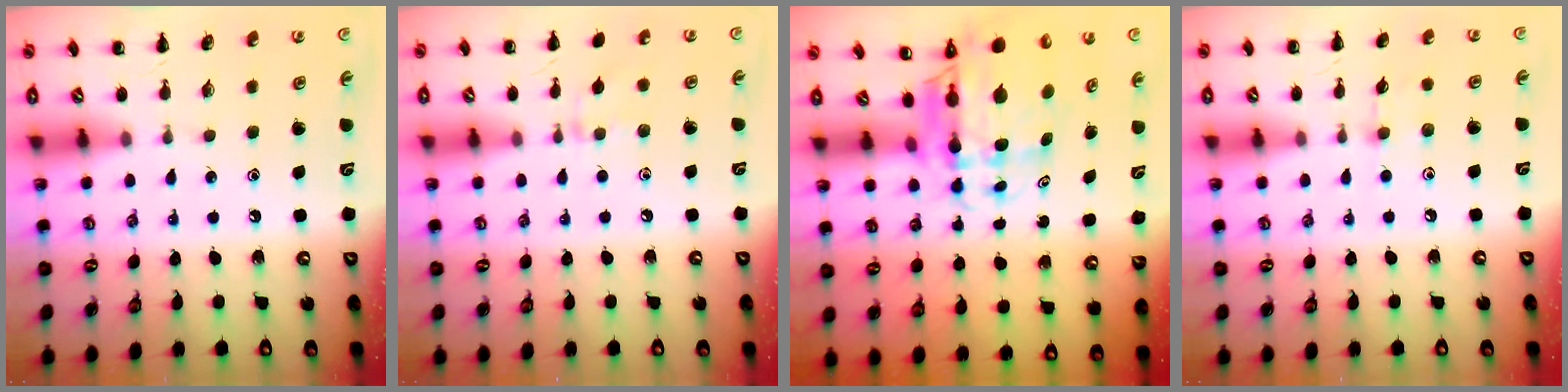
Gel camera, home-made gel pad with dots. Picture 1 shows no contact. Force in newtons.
{"total": 6.5, "press": 6.2, "slide": 1.8}
{"total": 8.7, "press": 8.2, "slide": 2.9}
{"total": 3.8, "press": 3.5, "slide": 1.3}